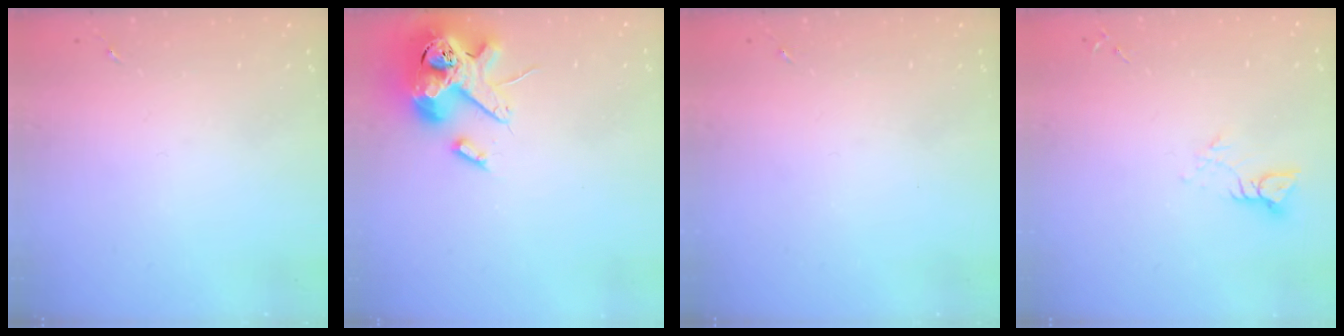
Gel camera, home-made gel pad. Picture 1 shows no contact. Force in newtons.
{"total": 15.3, "press": 15.1, "slide": 2.6}
{"total": 0.0}
{"total": 4.4, "press": 4.4, "slide": 0.3}